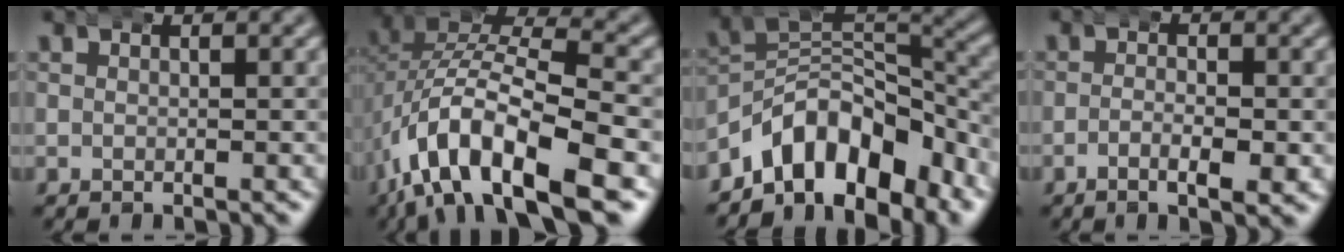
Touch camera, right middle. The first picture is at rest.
{"total": 13.3, "force": [-3.8, 8.1, 9.9], "torque": [-0.198, -0.034, -0.049]}
{"total": 13.0, "force": [-6.2, 8.8, 7.3], "torque": [-0.129, -0.029, -0.089]}
{"total": 3.0, "force": [-1.6, 0.4, 2.5], "torque": [-0.042, -0.003, -0.031]}